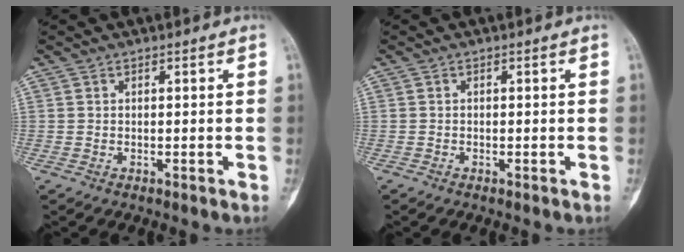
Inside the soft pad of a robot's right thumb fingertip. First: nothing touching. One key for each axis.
{"total": 0.0}